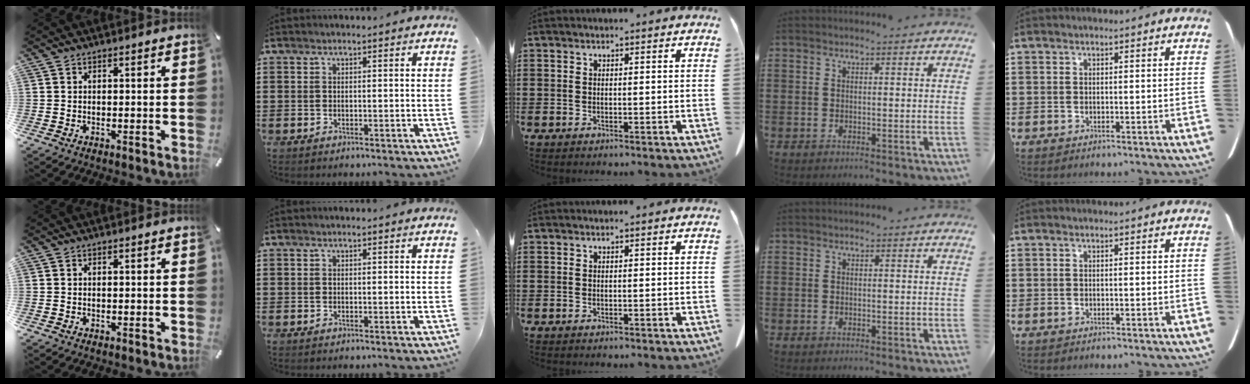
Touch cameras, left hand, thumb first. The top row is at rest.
{}